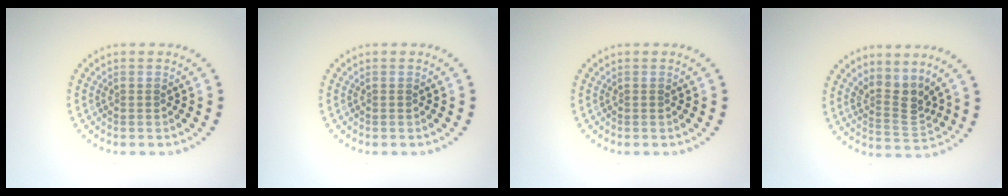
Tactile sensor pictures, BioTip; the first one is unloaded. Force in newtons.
{"total": 0.0}
{"total": 0.0}
{"total": 3.2, "press": 2.2, "slide": 2.3}